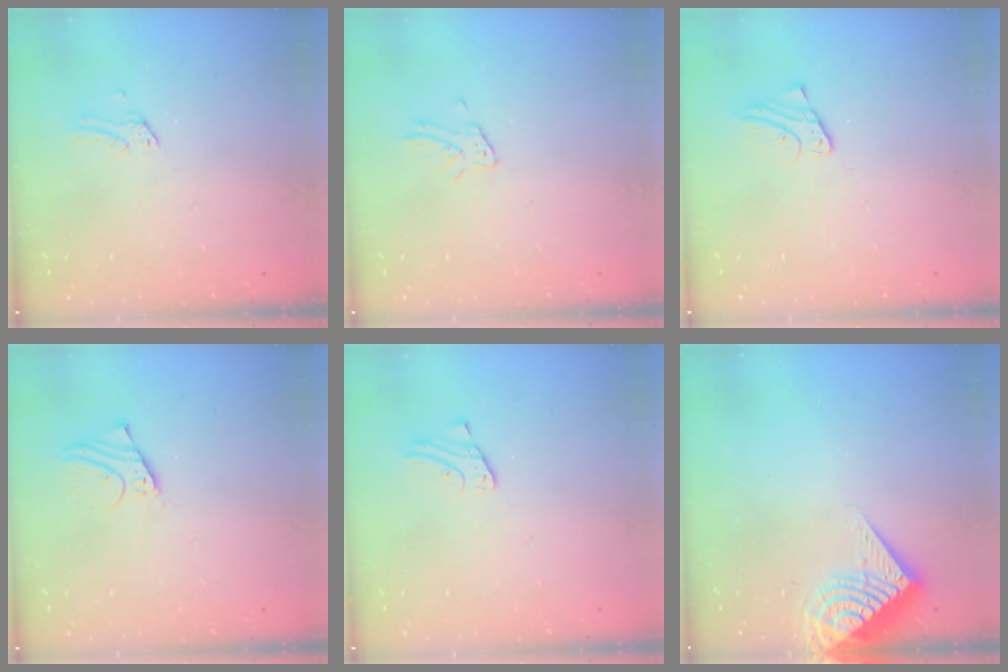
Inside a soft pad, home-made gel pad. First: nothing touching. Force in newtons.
{"total": 3.7, "press": 3.6, "slide": 0.3}
{"total": 2.7, "press": 2.7, "slide": 0.2}
{"total": 2.8, "press": 2.8, "slide": 0.2}
{"total": 1.8, "press": 1.8, "slide": 0.1}
{"total": 9.3, "press": 9.2, "slide": 1.1}